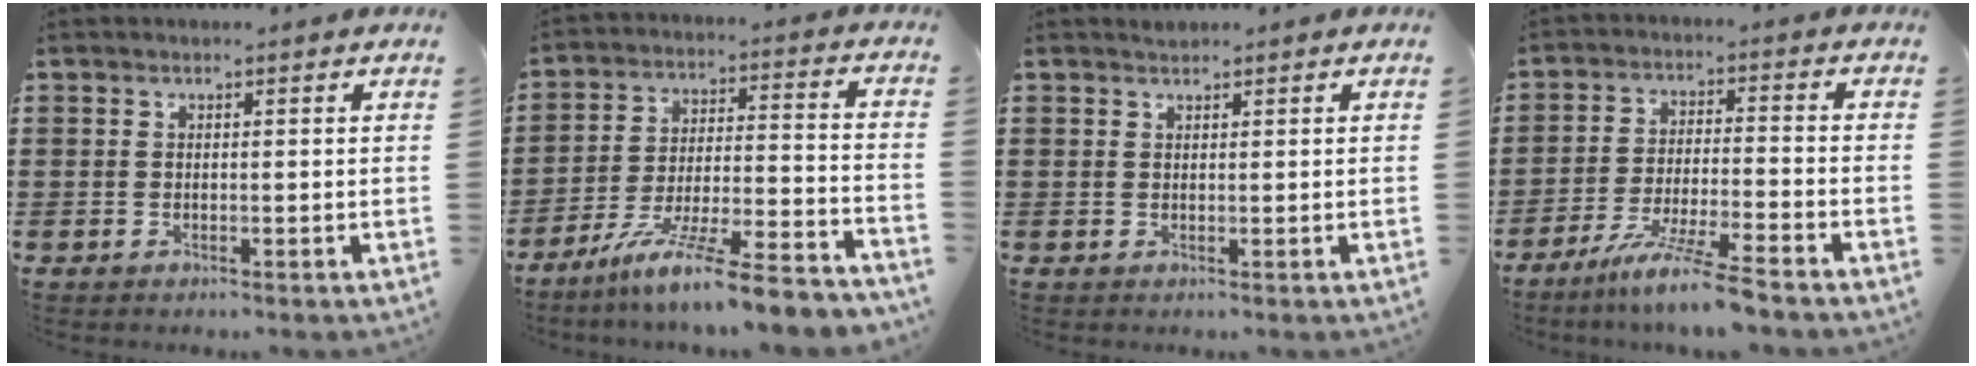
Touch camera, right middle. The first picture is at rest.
{"total": 10.6, "force": [-9.0, -0.4, 5.6], "torque": [-0.097, 0.004, -0.174]}
{"total": 0.8, "force": [0.8, 0.3, -0.1], "torque": [0.001, 0.000, 0.015]}
{"total": 8.0, "force": [-6.6, -0.6, 4.4], "torque": [-0.087, -0.017, -0.124]}